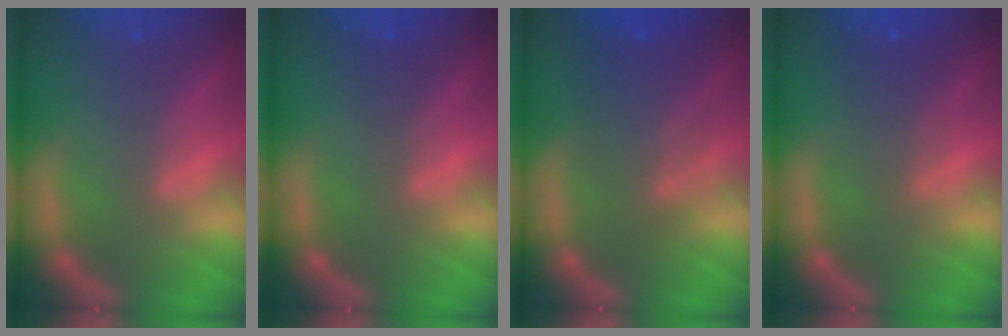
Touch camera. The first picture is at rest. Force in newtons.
{"total": 1.0}
{"total": 5.5}
{"total": 2.5}